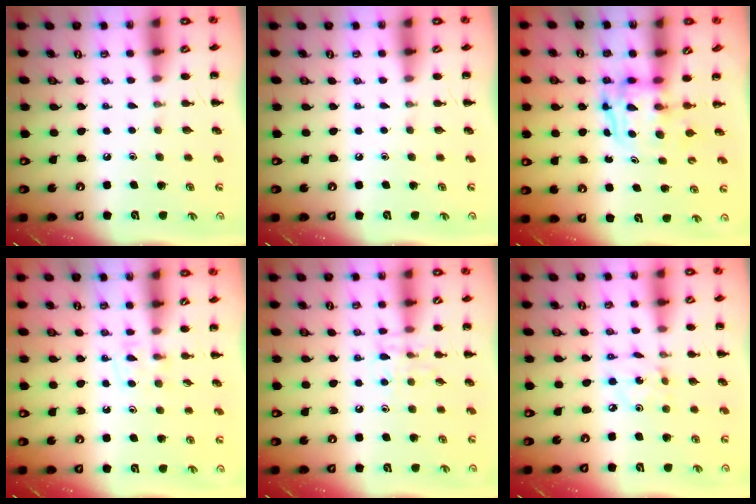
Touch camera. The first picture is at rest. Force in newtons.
{"total": 0.0}
{"total": 3.9, "press": 3.8, "slide": 0.4}
{"total": 3.5, "press": 3.2, "slide": 1.4}
{"total": 6.7, "press": 6.7, "slide": 0.6}
{"total": 2.2, "press": 2.2, "slide": 0.4}